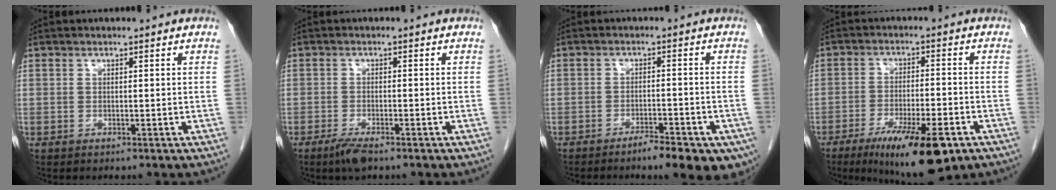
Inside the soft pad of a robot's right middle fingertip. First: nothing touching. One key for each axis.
{"total": 3.0, "fx": -2.1, "fy": 0.6, "fz": 2.1, "tx": -0.047, "ty": -0.005, "tz": -0.040}
{"total": 9.2, "fx": -6.1, "fy": 2.3, "fz": 6.6, "tx": -0.068, "ty": 0.000, "tz": -0.085}
{"total": 13.3, "fx": -7.7, "fy": 2.6, "fz": 10.5, "tx": -0.158, "ty": -0.024, "tz": -0.118}